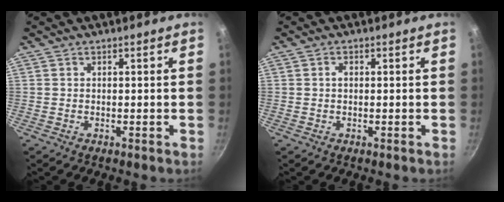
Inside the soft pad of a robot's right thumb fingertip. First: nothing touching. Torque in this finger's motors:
{"motor_torque": [-0.05, 0.33, 0.28, -0.13, -0.09]}